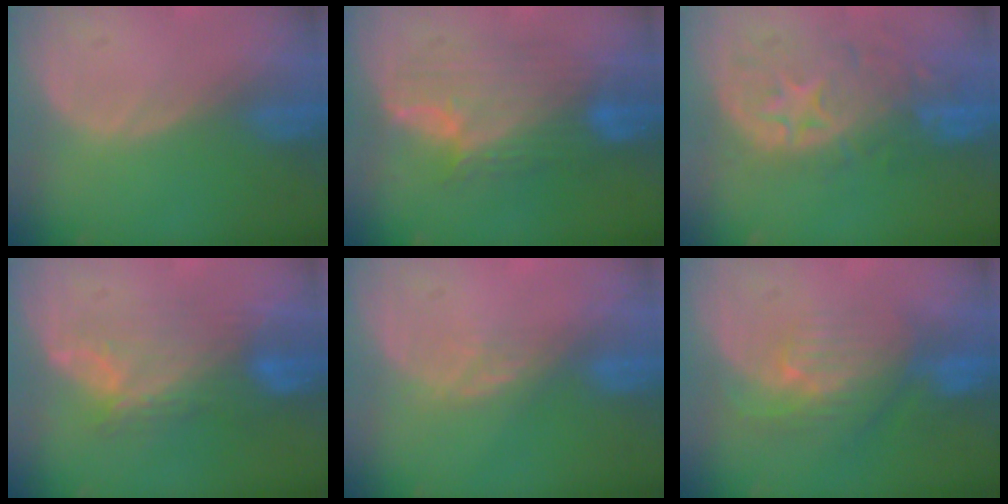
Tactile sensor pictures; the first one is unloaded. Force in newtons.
{"total": 8.6, "press": 8.6, "slide": 0.3}
{"total": 11.1, "press": 9.8, "slide": 5.2}
{"total": 7.8, "press": 7.4, "slide": 2.7}
{"total": 2.5, "press": 2.1, "slide": 1.4}
{"total": 7.9, "press": 7.0, "slide": 3.5}